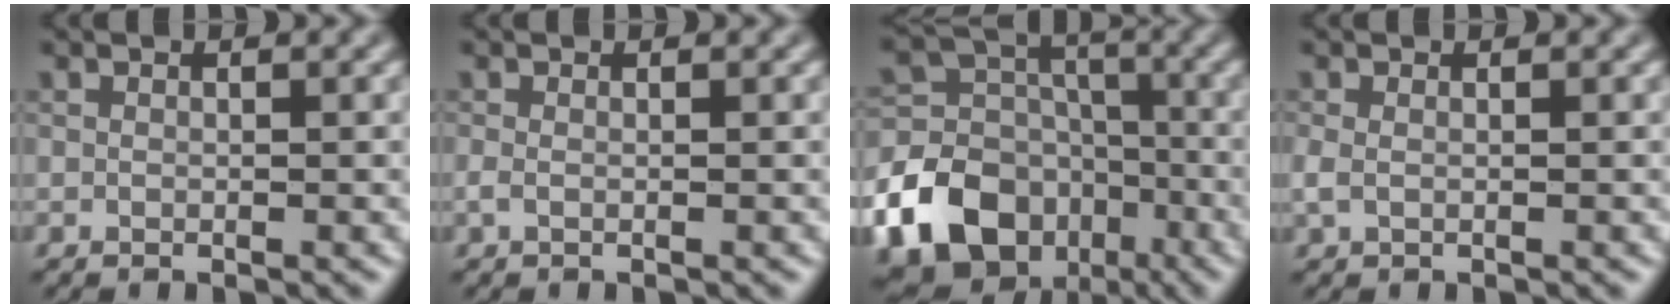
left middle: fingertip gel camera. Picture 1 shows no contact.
{"total": 0.7, "force": [-0.2, 0.2, 0.6], "torque": [-0.015, -0.002, -0.006]}
{"total": 22.4, "force": [-11.5, 17.9, 6.9], "torque": [-0.164, -0.067, -0.202]}
{"total": 0.9, "force": [-0.1, 0.5, 0.7], "torque": [-0.021, -0.001, -0.004]}